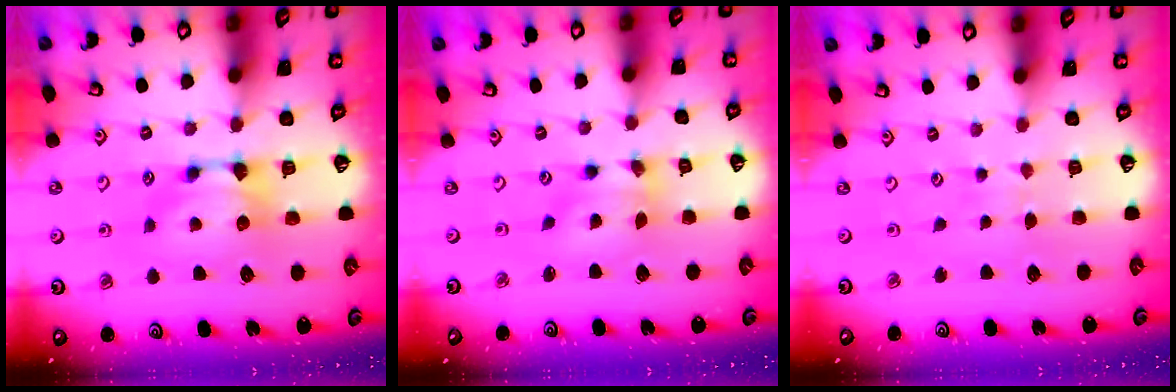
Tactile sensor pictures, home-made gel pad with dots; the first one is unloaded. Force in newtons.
{"total": 2.6, "press": 2.1, "slide": 1.6}
{"total": 5.8, "press": 5.8, "slide": 0.2}